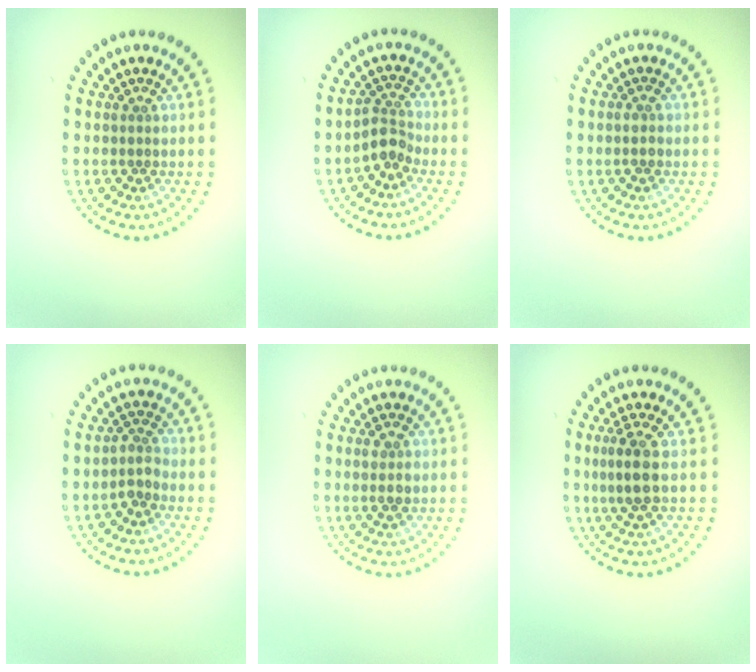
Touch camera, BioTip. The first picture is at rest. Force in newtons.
{"total": 2.3, "press": 1.7, "slide": 1.6}
{"total": 1.1, "press": 1.0, "slide": 0.3}
{"total": 1.6, "press": 1.3, "slide": 1.0}
{"total": 1.5, "press": 1.5, "slide": 0.4}
{"total": 2.6, "press": 2.2, "slide": 1.2}